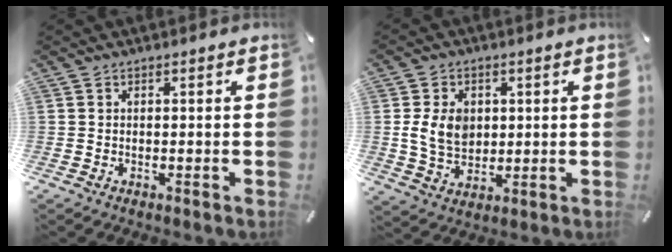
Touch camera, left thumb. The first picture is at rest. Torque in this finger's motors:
{"motor_torque": [0.14, 0.16, 0.83, -0.16, 0.15]}